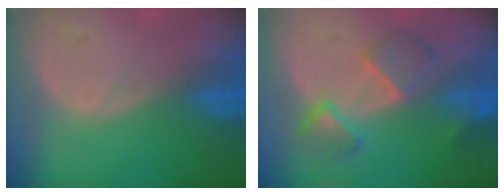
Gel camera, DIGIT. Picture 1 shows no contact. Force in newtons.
{"total": 5.8, "press": 5.8, "slide": 0.2}